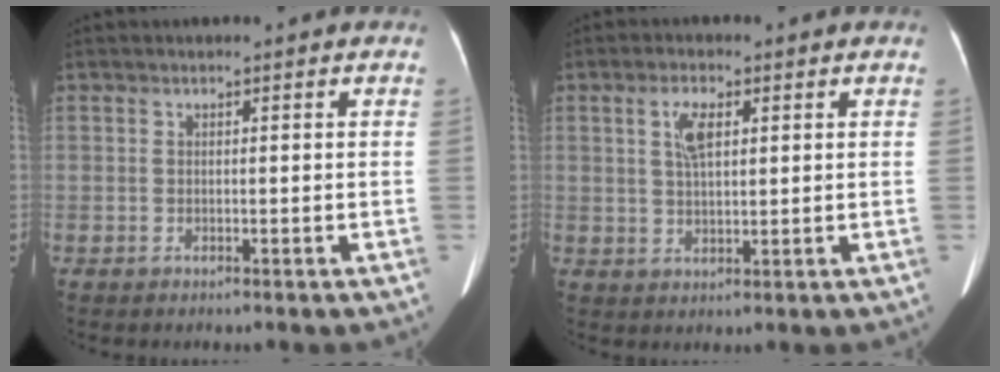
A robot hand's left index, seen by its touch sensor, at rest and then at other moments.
{"total": 4.2, "force": [1.5, 1.4, 3.7], "torque": [-0.073, 0.009, 0.030]}